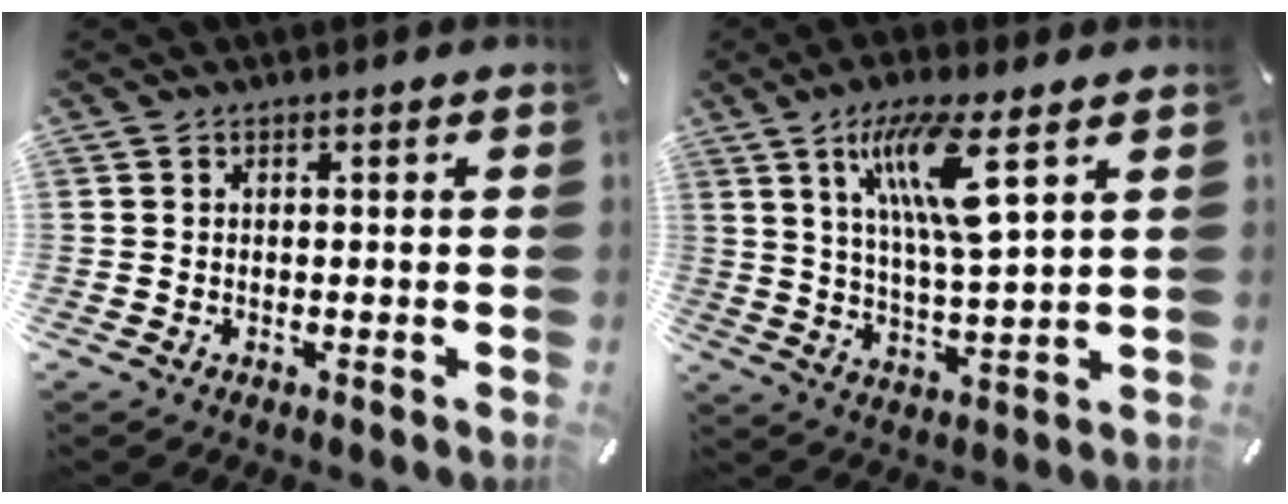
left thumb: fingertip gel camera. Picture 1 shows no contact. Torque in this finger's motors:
{"motor_torque": [0.12, 0.83, 1.33, -1.44, 0.42]}